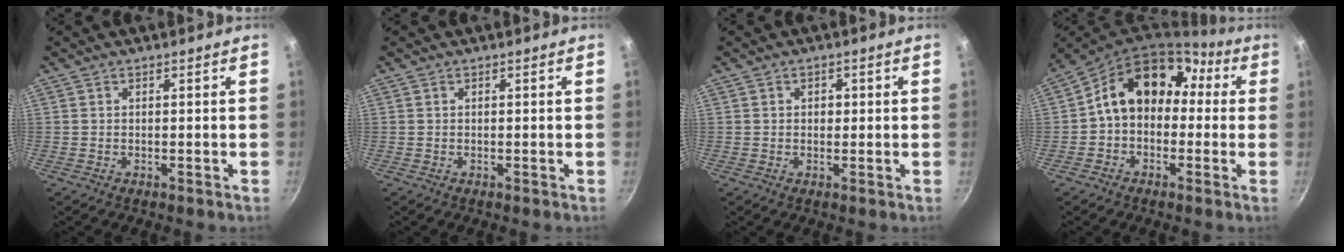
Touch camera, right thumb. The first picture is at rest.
{"total": 0.0}
{"total": 1.7, "force": [0.3, 1.4, 0.9], "torque": [-0.006, 0.001, 0.004]}
{"total": 13.8, "force": [1.1, 10.7, 8.7], "torque": [-0.092, 0.055, 0.000]}